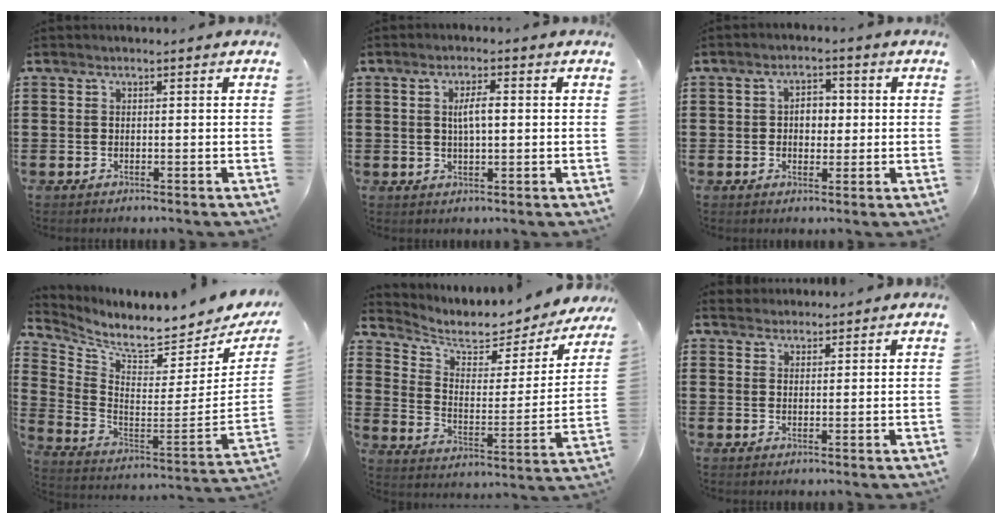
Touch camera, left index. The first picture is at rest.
{"total": 3.4, "force": [0.3, 1.1, 3.2], "torque": [-0.063, 0.004, 0.003]}
{"total": 3.5, "force": [-0.1, 2.5, 2.4], "torque": [-0.046, 0.008, -0.009]}
{"total": 6.0, "force": [5.5, 0.1, 2.4], "torque": [-0.072, -0.068, 0.087]}
{"total": 5.1, "force": [4.1, 2.2, 1.9], "torque": [-0.057, -0.033, 0.067]}
{"total": 1.9, "force": [1.7, 0.7, -0.4], "torque": [0.004, 0.004, 0.034]}